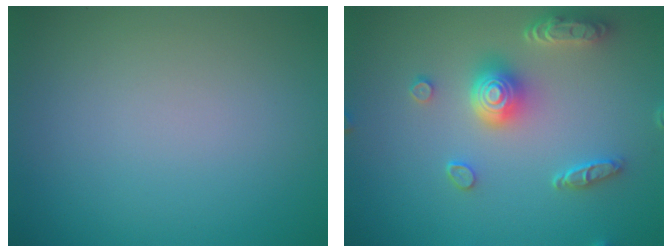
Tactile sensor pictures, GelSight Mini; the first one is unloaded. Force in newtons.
{"total": 5.0, "press": 4.1, "slide": 2.8}